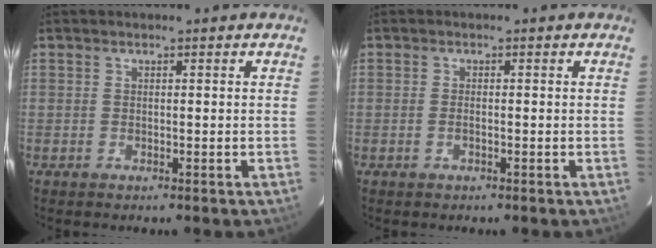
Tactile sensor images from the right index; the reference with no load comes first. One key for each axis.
{"total": 1.0, "fx": -0.3, "fy": 0.4, "fz": 0.8, "tx": -0.019, "ty": 0.000, "tz": -0.007}